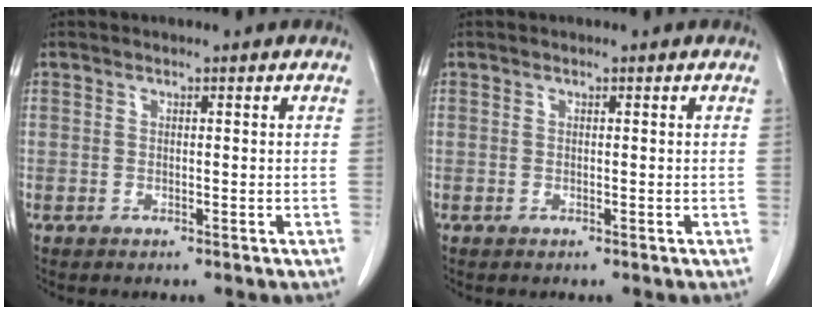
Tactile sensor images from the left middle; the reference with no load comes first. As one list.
[{"total": 0.0}]